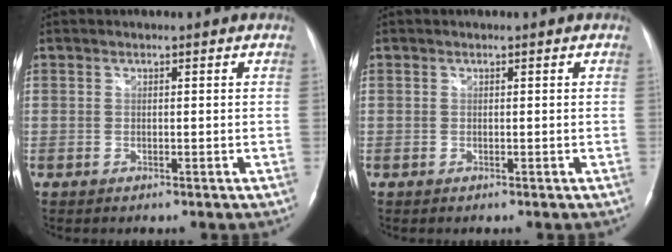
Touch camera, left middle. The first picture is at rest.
{"total": 0.0}